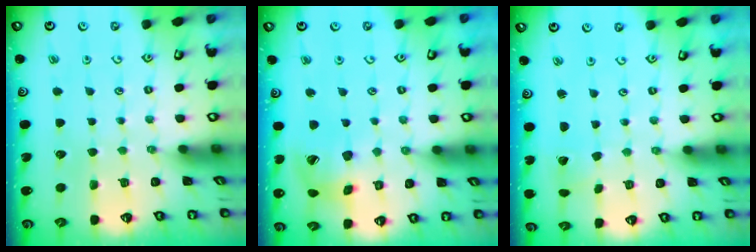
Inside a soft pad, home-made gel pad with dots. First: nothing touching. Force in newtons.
{"total": 14.5, "press": 14.4, "slide": 2.1}
{"total": 2.4, "press": 2.4, "slide": 0.1}